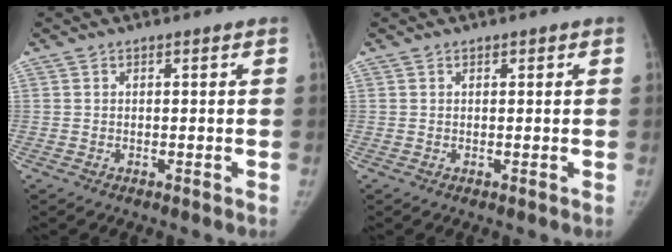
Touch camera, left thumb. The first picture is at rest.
{"total": 0.6, "force": [0.3, 0.3, 0.4], "torque": [-0.002, -0.001, 0.004]}